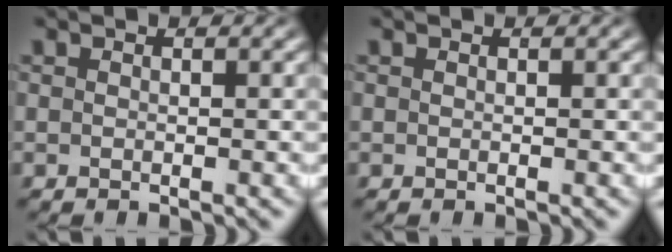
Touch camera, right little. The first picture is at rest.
{"total": 0.0}